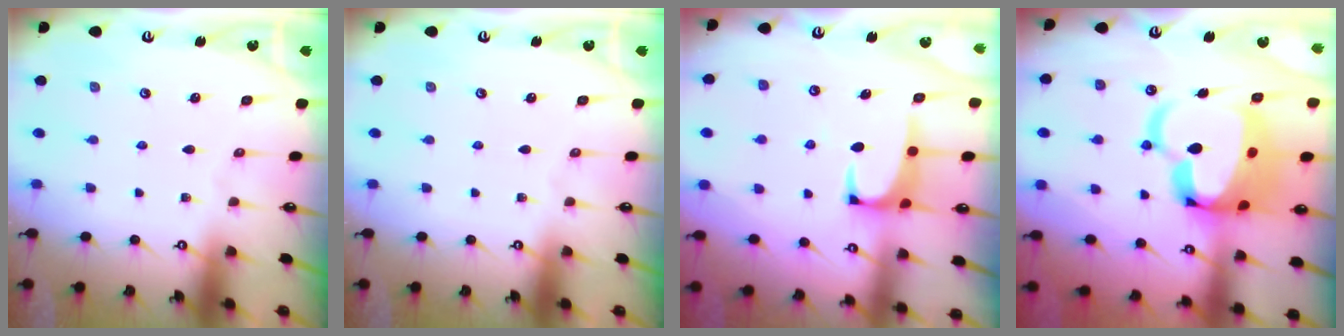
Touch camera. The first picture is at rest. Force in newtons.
{"total": 0.0}
{"total": 0.9, "press": 0.6, "slide": 0.6}
{"total": 17.6, "press": 17.4, "slide": 2.3}